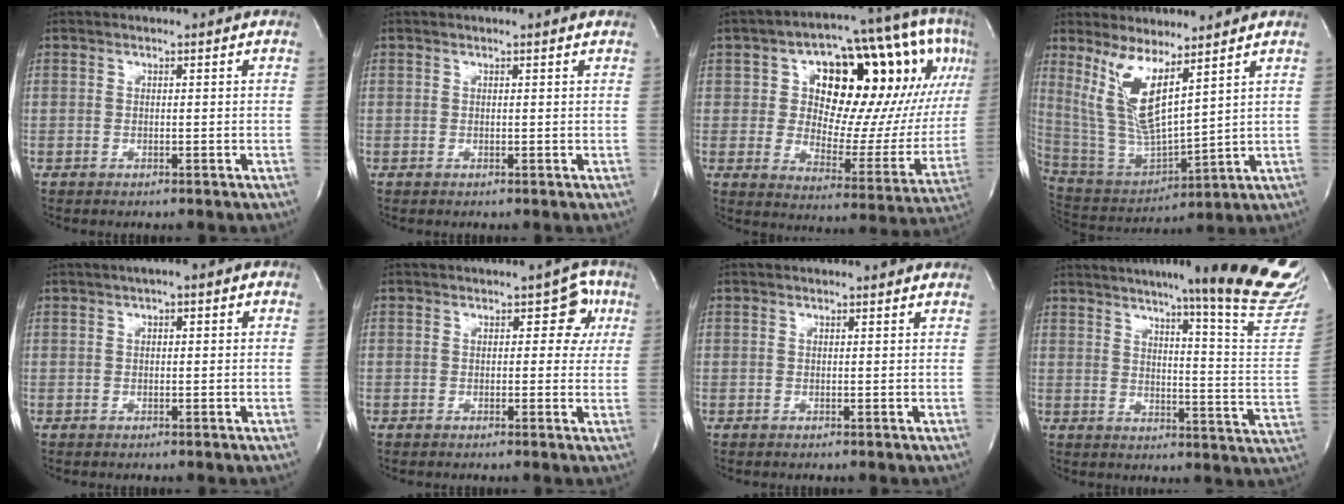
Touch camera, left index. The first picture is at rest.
{"total": 0.8, "force": [0.8, -0.1, 0.3], "torque": [-0.014, 0.001, 0.010]}
{"total": 24.3, "force": [8.2, 10.7, 20.2], "torque": [-0.273, 0.047, 0.125]}
{"total": 11.1, "force": [6.1, 2.1, 9.0], "torque": [-0.202, -0.017, 0.137]}
{"total": 2.5, "force": [0.9, 0.9, 2.2], "torque": [-0.033, 0.013, 0.008]}
{"total": 4.2, "force": [1.2, 2.6, 3.0], "torque": [-0.019, 0.017, 0.008]}
{"total": 1.2, "force": [1.1, 0.3, 0.4], "torque": [-0.015, 0.009, 0.007]}
{"total": 23.0, "force": [18.8, -1.7, 13.2], "torque": [-0.178, -0.094, 0.228]}